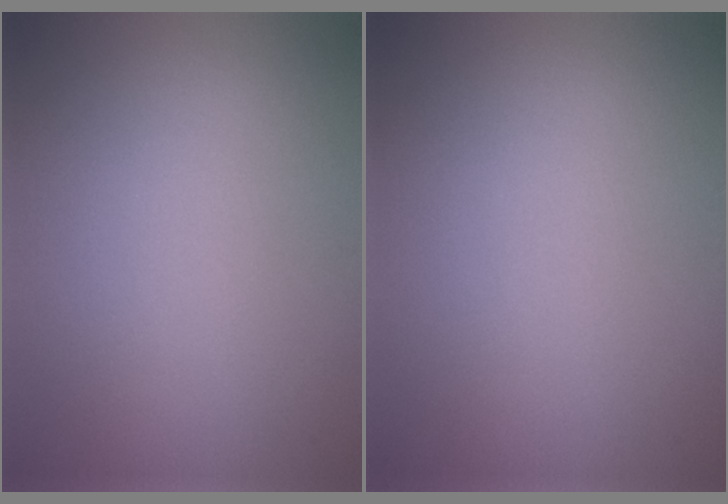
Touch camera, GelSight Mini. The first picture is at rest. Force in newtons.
{"total": 0.0}